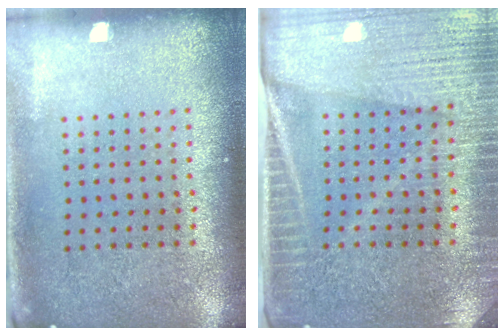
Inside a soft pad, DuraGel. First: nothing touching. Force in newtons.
{"total": 4.1, "press": 3.7, "slide": 1.8}